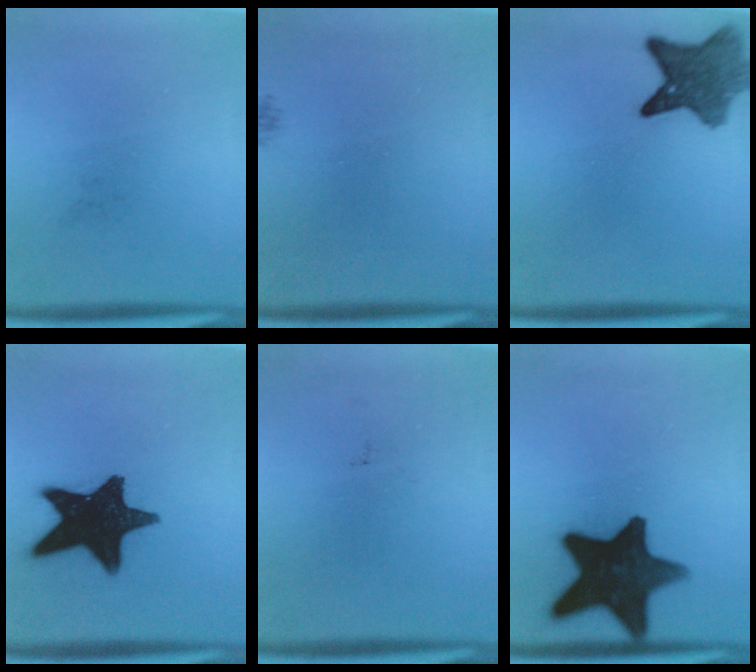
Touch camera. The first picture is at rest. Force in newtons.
{"total": 0.9}
{"total": 7.8}
{"total": 18.8}
{"total": 0.0}
{"total": 17.9}